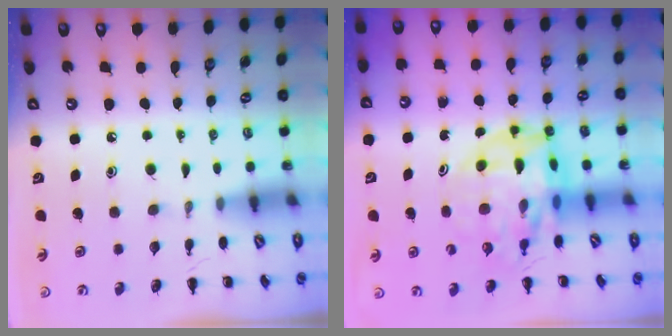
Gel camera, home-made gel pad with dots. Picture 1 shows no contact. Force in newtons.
{"total": 12.6, "press": 12.0, "slide": 3.8}